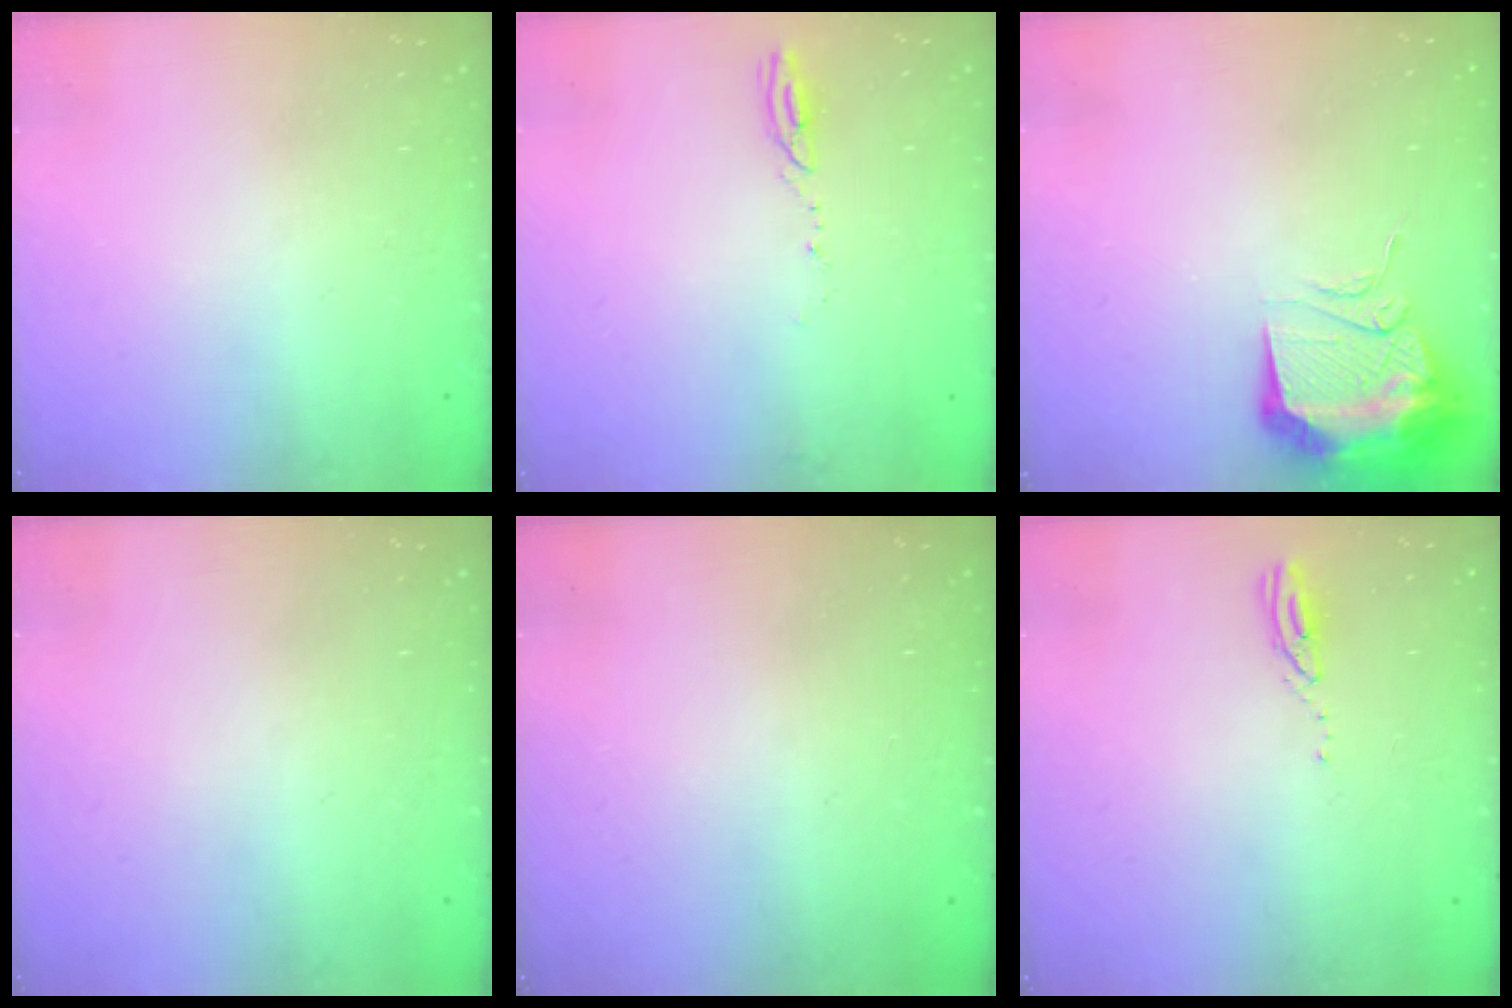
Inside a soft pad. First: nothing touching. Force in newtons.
{"total": 4.7, "press": 4.7, "slide": 0.5}
{"total": 12.6, "press": 12.5, "slide": 1.2}
{"total": 0.0}
{"total": 0.0}
{"total": 3.2, "press": 3.2, "slide": 0.2}